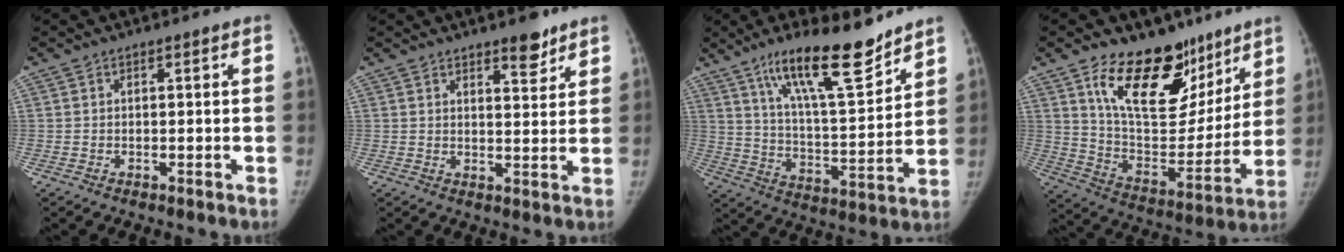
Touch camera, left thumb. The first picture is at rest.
{"total": 5.0, "force": [3.7, 1.8, 2.8], "torque": [-0.020, -0.026, 0.053]}
{"total": 17.6, "force": [12.6, 4.0, 11.6], "torque": [-0.165, -0.078, 0.218]}
{"total": 23.1, "force": [14.2, 12.6, 13.2], "torque": [-0.144, -0.077, 0.237]}